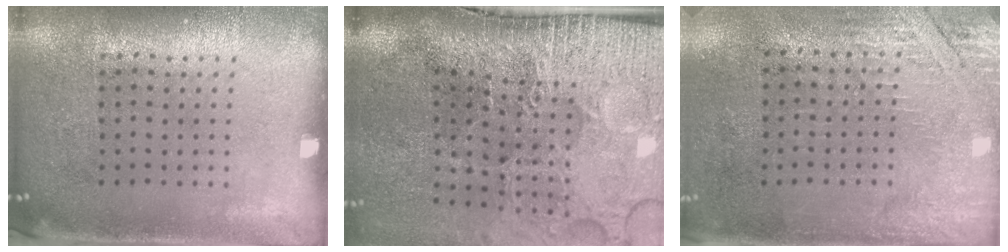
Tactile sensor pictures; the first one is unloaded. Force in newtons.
{"total": 5.1, "press": 4.1, "slide": 3.0}
{"total": 2.8, "press": 2.5, "slide": 1.4}